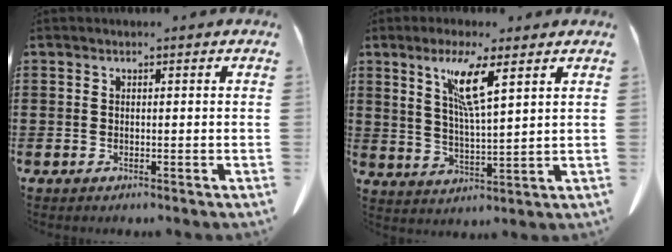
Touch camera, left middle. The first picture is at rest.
{"total": 7.9, "force": [4.6, 0.9, 6.3], "torque": [-0.135, 0.000, 0.078]}